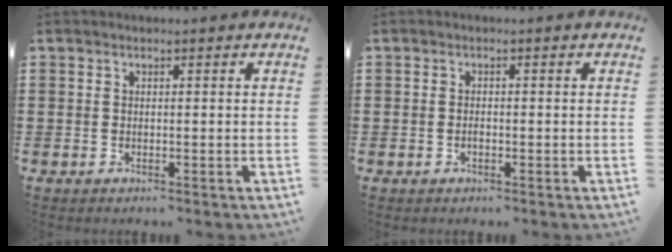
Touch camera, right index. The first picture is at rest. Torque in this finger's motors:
{"motor_torque": [0.78, 1.36, 0.01, -0.02]}